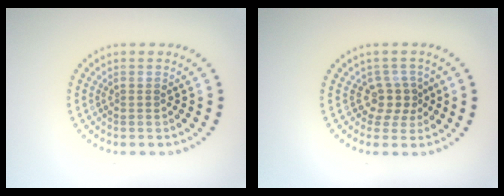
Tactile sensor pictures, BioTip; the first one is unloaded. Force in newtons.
{"total": 2.4, "press": 1.8, "slide": 1.6}